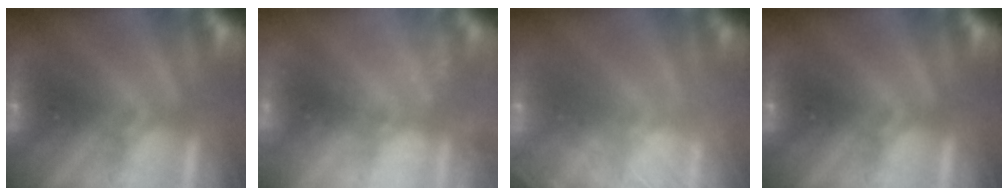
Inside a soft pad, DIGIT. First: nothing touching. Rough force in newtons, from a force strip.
{"total": 2.4}
{"total": 8.5}
{"total": 0.0}